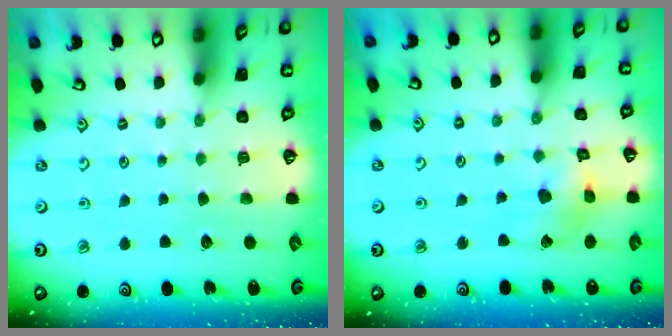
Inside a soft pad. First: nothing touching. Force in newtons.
{"total": 8.6, "press": 8.5, "slide": 0.9}